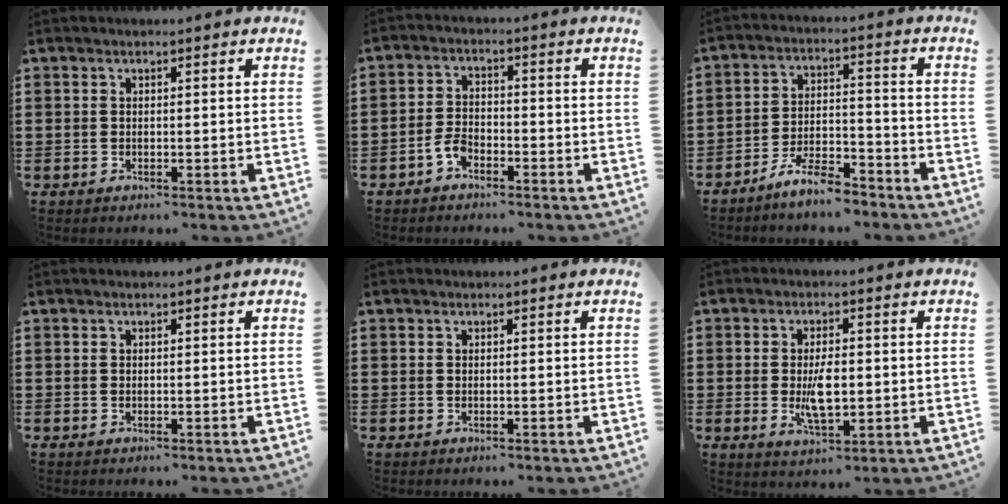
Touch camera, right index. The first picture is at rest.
{"total": 3.2, "force": [-2.2, 1.5, 1.8], "torque": [-0.052, -0.003, -0.046]}
{"total": 6.7, "force": [-6.1, 1.0, 2.7], "torque": [-0.055, 0.006, -0.115]}
{"total": 0.0}
{"total": 0.0}
{"total": 5.7, "force": [-0.5, 2.3, 5.2], "torque": [-0.092, -0.006, -0.010]}